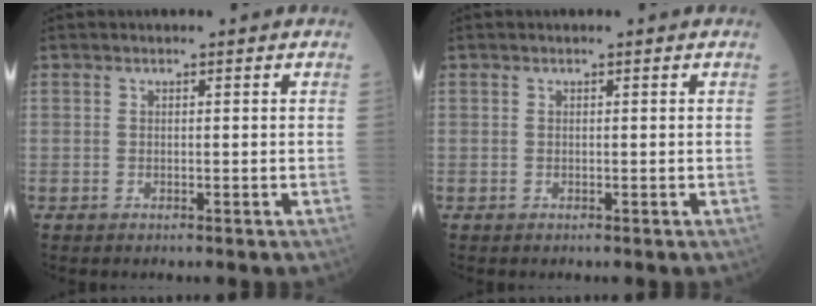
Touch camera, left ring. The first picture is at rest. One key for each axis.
{"total": 0.0}